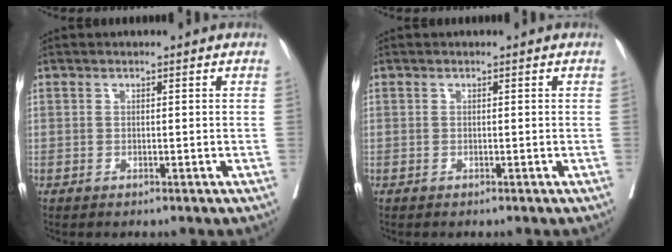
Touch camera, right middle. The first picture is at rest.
{"total": 0.0}